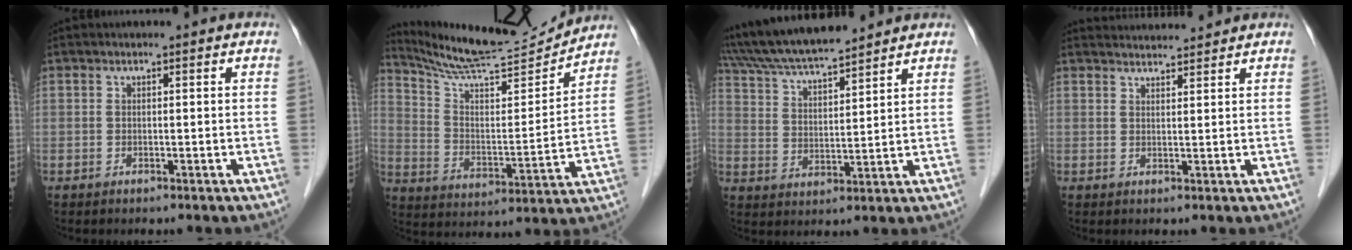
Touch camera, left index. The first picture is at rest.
{"total": 16.5, "force": [16.0, 0.2, 4.1], "torque": [-0.086, -0.016, 0.261]}
{"total": 14.1, "force": [12.8, 1.1, 5.8], "torque": [-0.114, 0.024, 0.233]}
{"total": 4.9, "force": [4.8, 0.2, 0.4], "torque": [-0.011, 0.025, 0.072]}